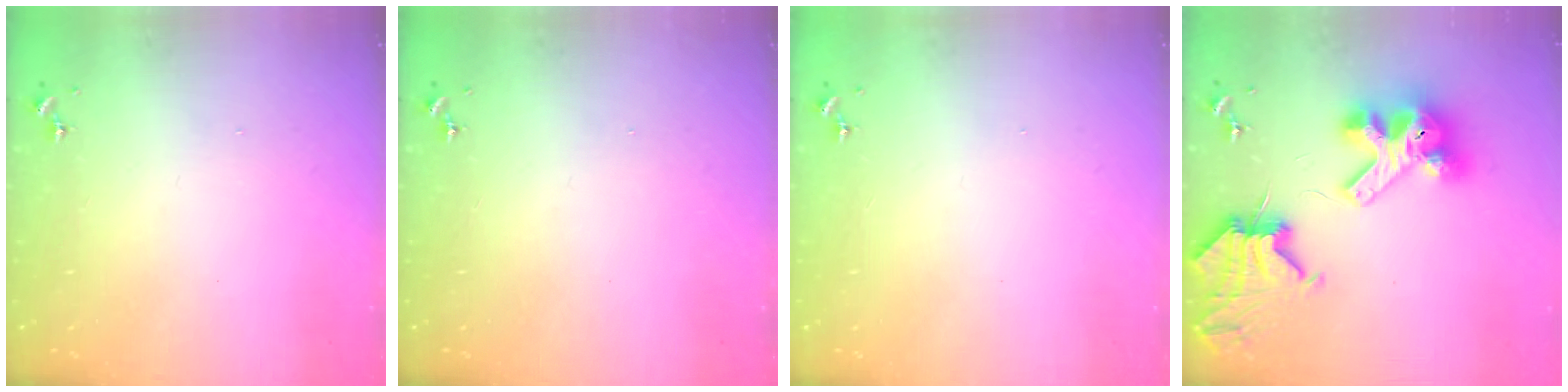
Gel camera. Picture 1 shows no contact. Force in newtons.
{"total": 0.0}
{"total": 0.0}
{"total": 14.0, "press": 13.9, "slide": 1.9}